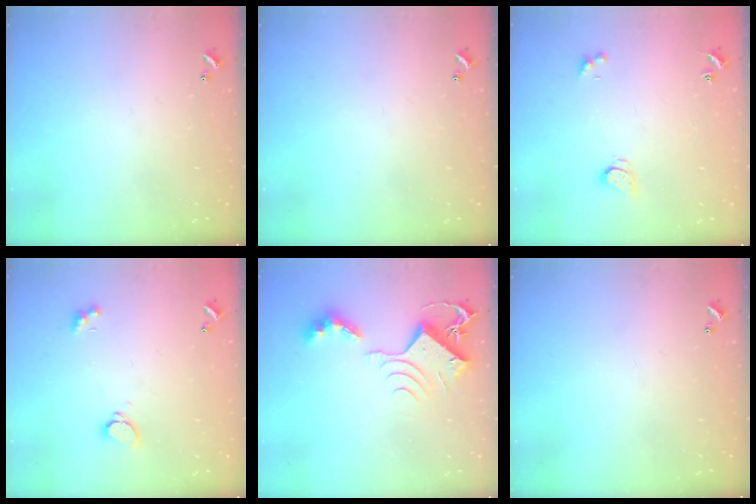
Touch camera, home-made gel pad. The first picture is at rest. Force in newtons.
{"total": 0.0}
{"total": 1.5, "press": 1.4, "slide": 0.4}
{"total": 1.8, "press": 1.8, "slide": 0.3}
{"total": 10.1, "press": 10.0, "slide": 1.7}
{"total": 0.0}